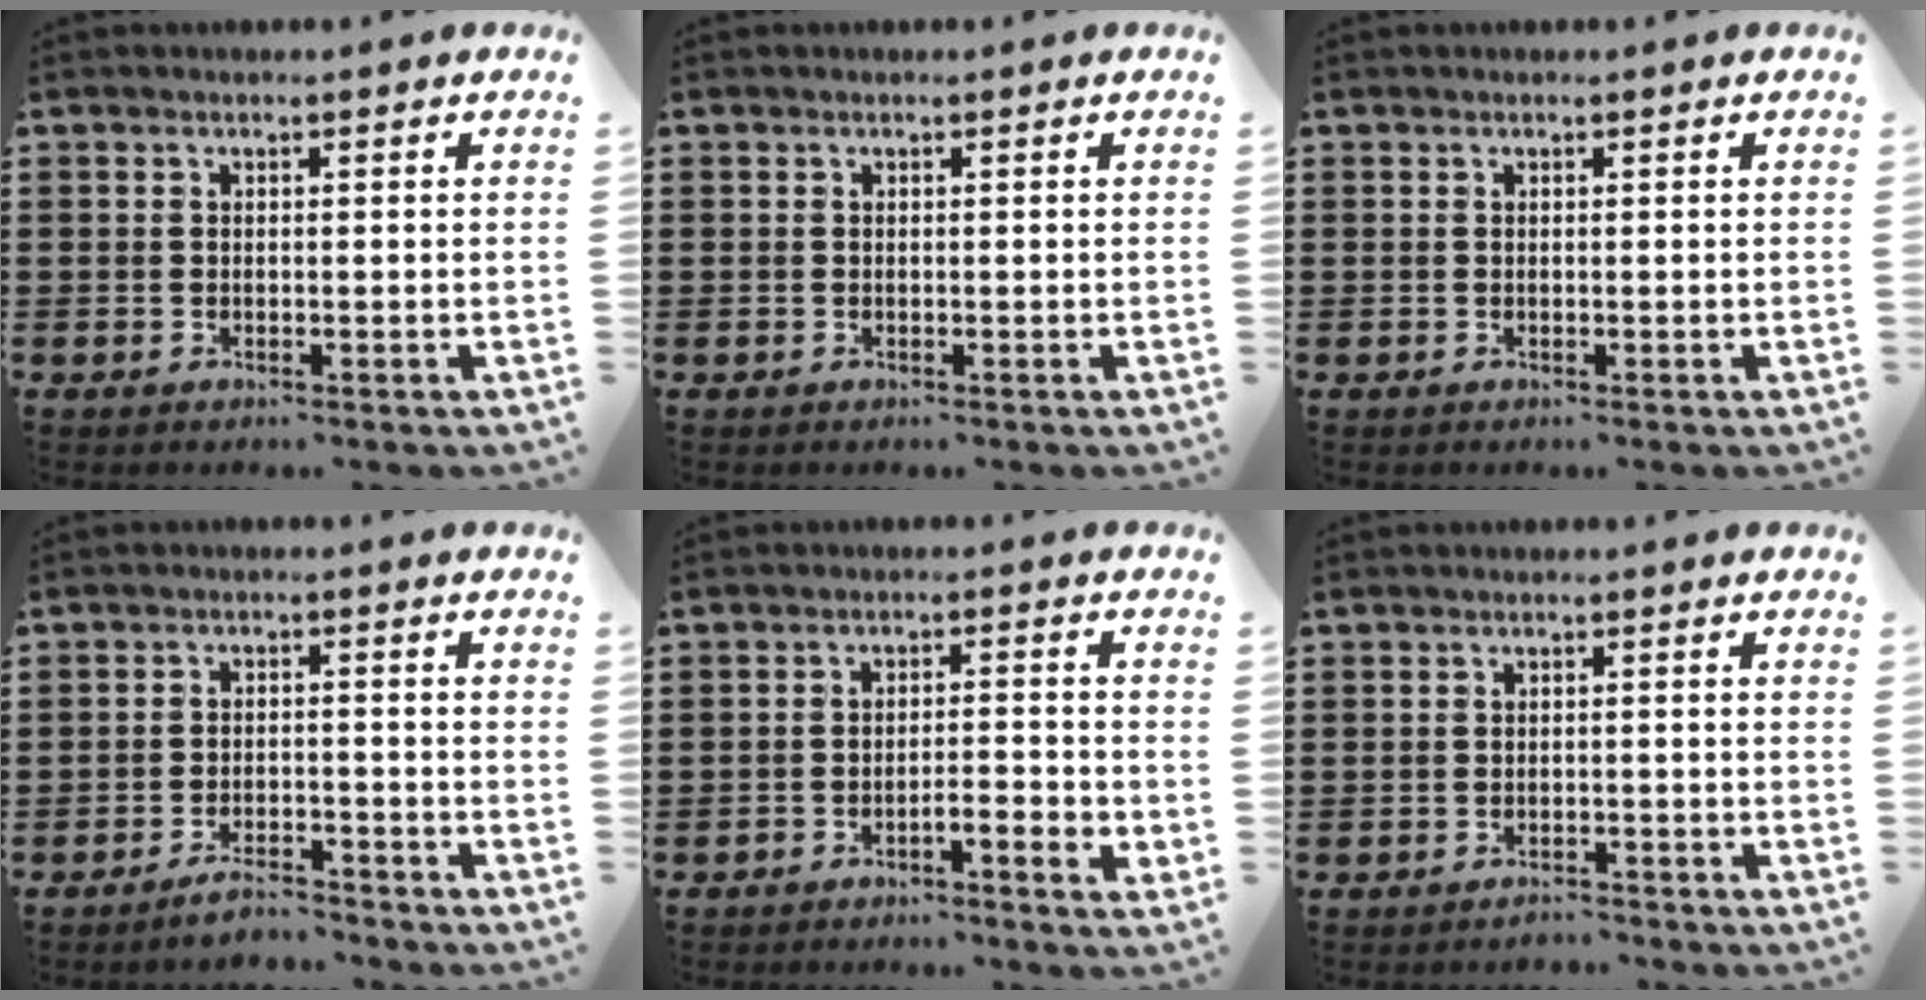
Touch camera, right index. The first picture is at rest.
{"total": 0.0}
{"total": 0.0}
{"total": 3.4, "force": [-3.4, 0.2, 0.6], "torque": [-0.012, 0.003, -0.066]}
{"total": 2.8, "force": [-2.1, 0.4, 1.8], "torque": [-0.032, 0.005, -0.041]}
{"total": 1.5, "force": [-1.5, 0.1, -0.2], "torque": [-0.002, 0.004, -0.033]}